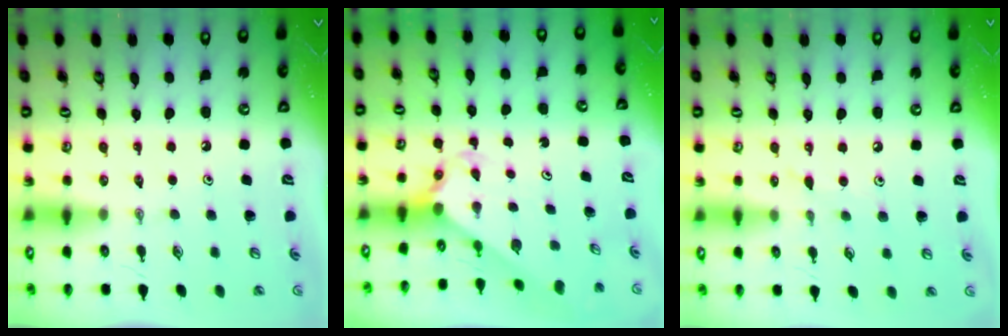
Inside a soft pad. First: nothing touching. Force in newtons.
{"total": 2.4, "press": 2.4, "slide": 0.2}
{"total": 5.2, "press": 5.1, "slide": 0.6}